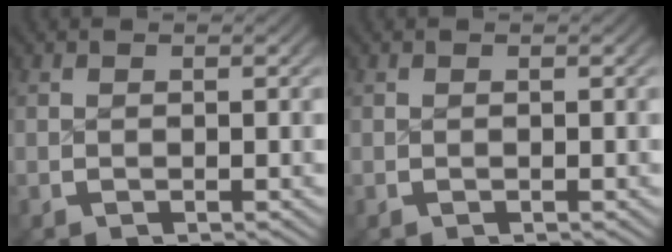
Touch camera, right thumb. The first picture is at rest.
{"total": 0.0}